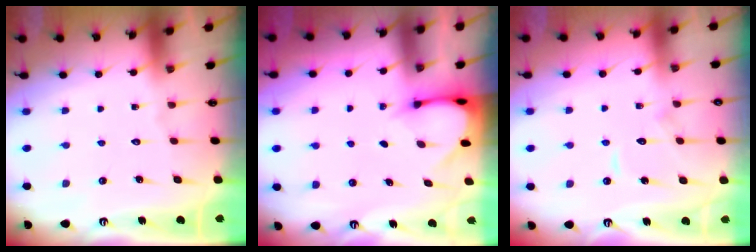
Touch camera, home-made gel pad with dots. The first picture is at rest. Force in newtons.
{"total": 3.0, "press": 3.0, "slide": 0.2}
{"total": 6.8, "press": 6.7, "slide": 0.7}